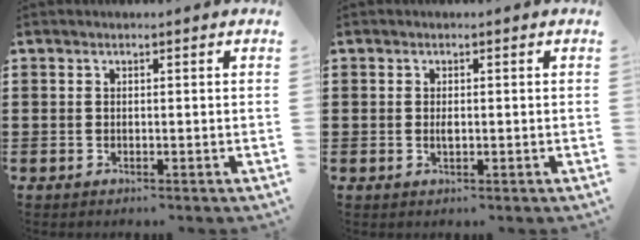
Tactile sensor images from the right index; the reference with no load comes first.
{"total": 1.1, "force": [0.0, 0.4, 1.1], "torque": [-0.022, -0.003, 0.001]}